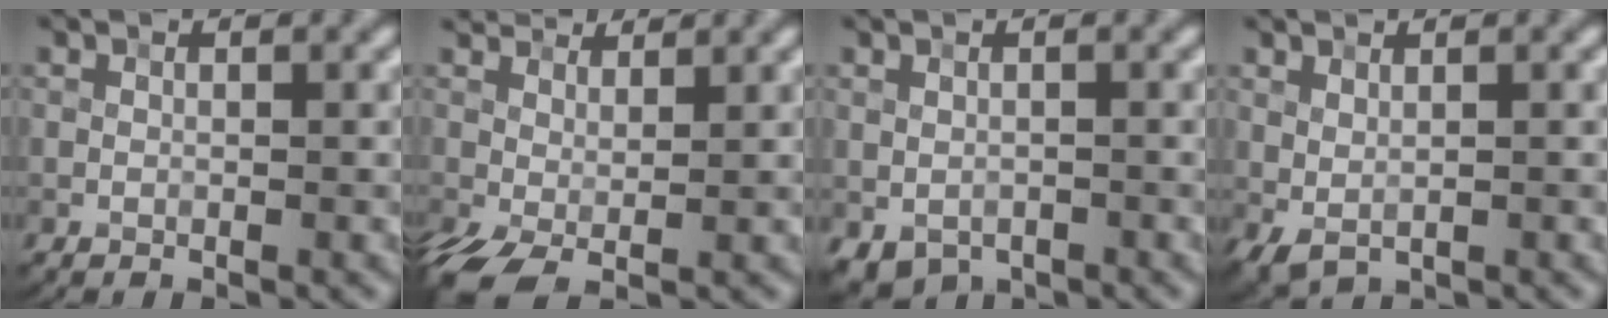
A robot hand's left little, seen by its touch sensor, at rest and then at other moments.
{"total": 5.2, "force": [1.3, 3.2, 3.9], "torque": [-0.094, 0.005, 0.014]}
{"total": 1.9, "force": [-1.0, 1.3, 1.0], "torque": [-0.017, -0.009, -0.014]}
{"total": 1.4, "force": [0.5, 0.8, 1.0], "torque": [-0.023, -0.003, 0.017]}